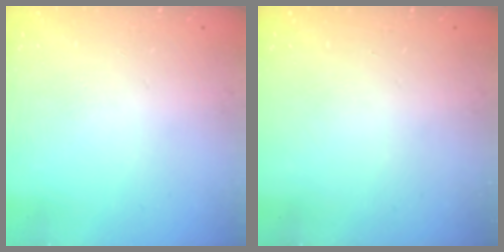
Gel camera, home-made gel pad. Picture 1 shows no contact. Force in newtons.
{"total": 0.0}